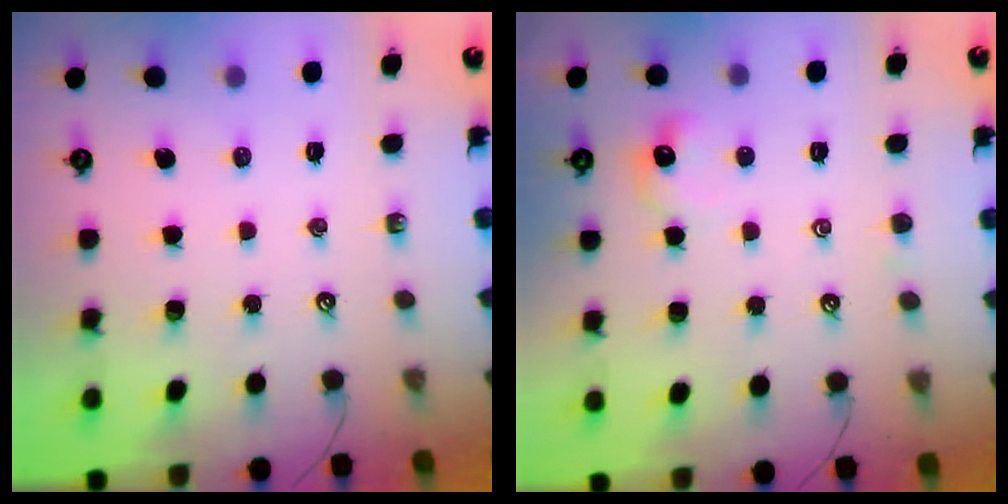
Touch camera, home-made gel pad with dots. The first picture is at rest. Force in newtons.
{"total": 1.9, "press": 1.9, "slide": 0.5}